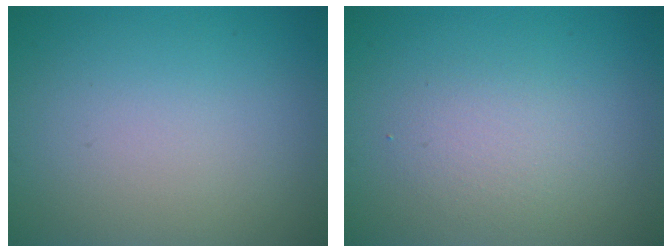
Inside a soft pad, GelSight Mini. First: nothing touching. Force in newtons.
{"total": 1.9, "press": 1.9, "slide": 0.1}